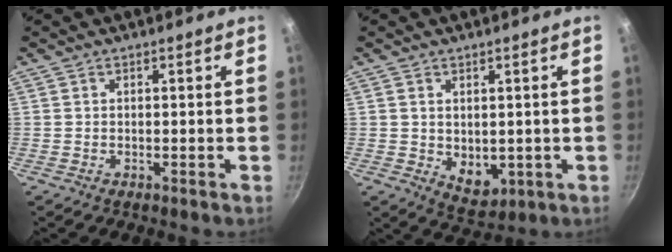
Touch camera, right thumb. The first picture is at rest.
{"total": 5.7, "force": [0.2, 4.0, 4.1], "torque": [-0.047, -0.015, 0.016]}